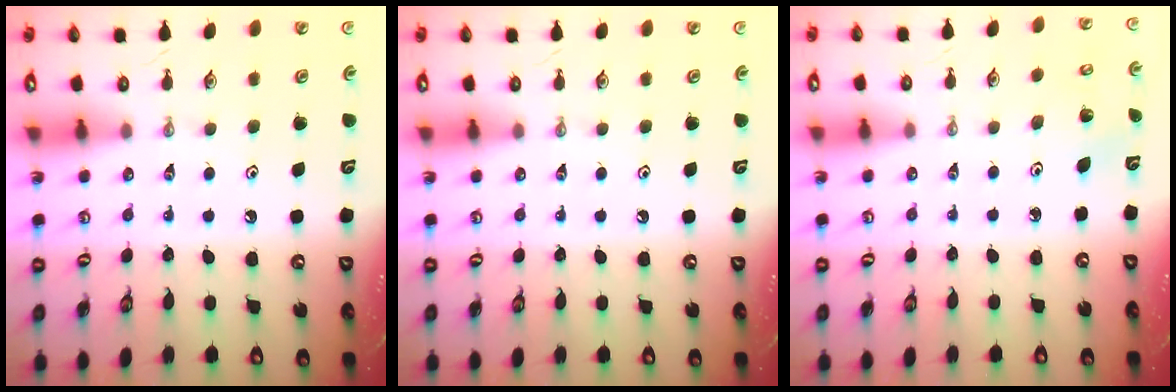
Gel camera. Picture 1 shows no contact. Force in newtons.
{"total": 0.0}
{"total": 2.7, "press": 2.7, "slide": 0.2}